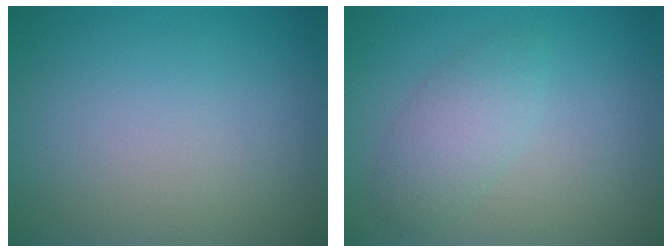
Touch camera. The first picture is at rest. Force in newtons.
{"total": 2.7, "press": 2.6, "slide": 0.1}